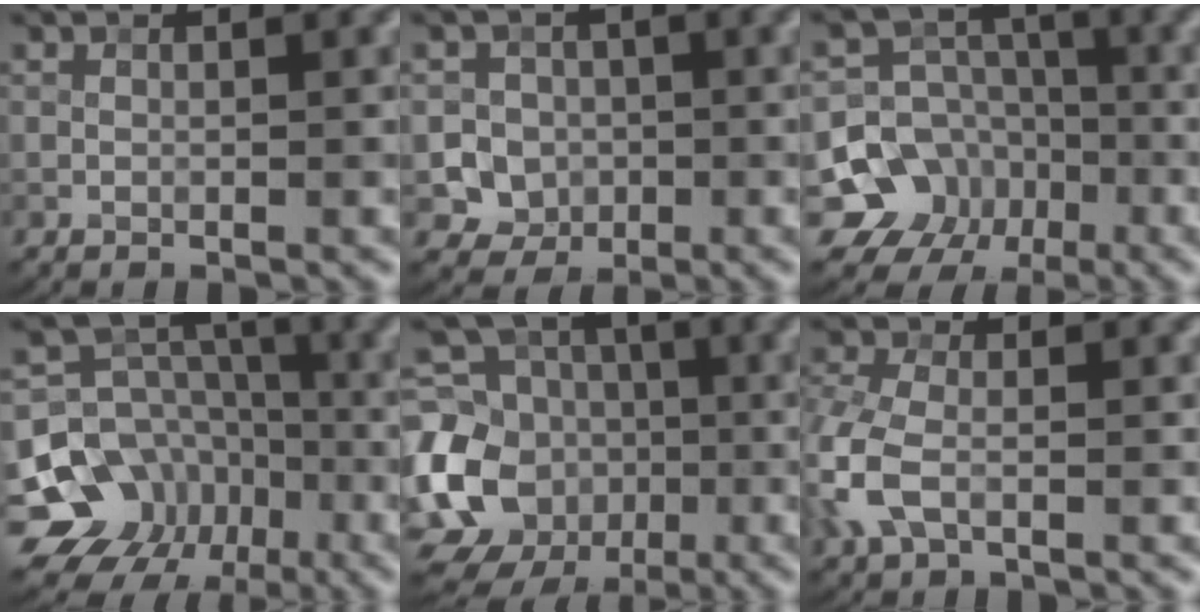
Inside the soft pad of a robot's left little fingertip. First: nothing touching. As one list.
[{"total": 3.0, "force": [-0.6, 2.9, 0.6], "torque": [0.004, -0.001, -0.023]}, {"total": 10.4, "force": [-4.4, 9.3, 2.0], "torque": [-0.028, -0.015, -0.101]}, {"total": 10.0, "force": [-4.9, 8.1, 3.2], "torque": [-0.054, 0.009, -0.090]}, {"total": 13.1, "force": [-3.5, 11.5, 5.2], "torque": [-0.144, 0.004, -0.066]}, {"total": 4.7, "force": [-1.0, 2.8, 3.5], "torque": [-0.102, 0.004, -0.029]}]